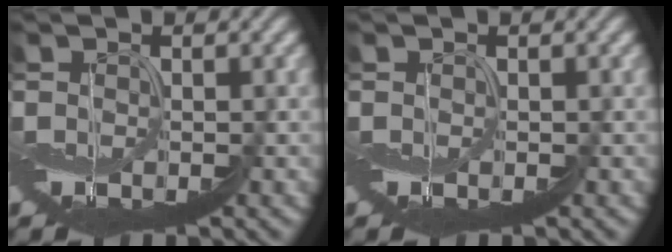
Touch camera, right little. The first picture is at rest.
{"total": 0.0}